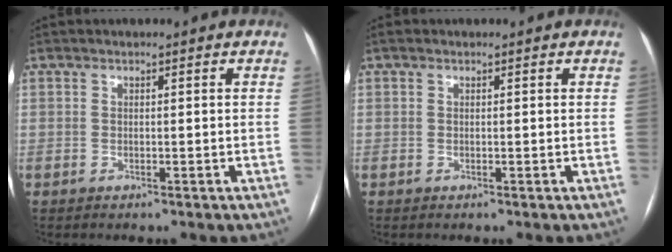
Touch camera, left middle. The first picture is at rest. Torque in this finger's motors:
{"motor_torque": [0.30, -0.50, 0.13, 0.00]}